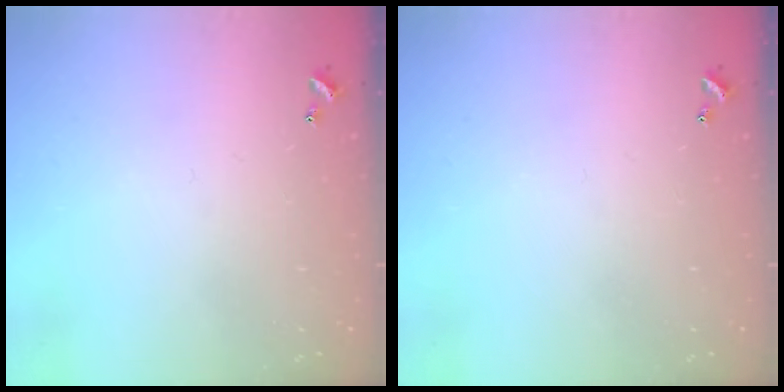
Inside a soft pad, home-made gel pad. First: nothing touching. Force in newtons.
{"total": 0.0}